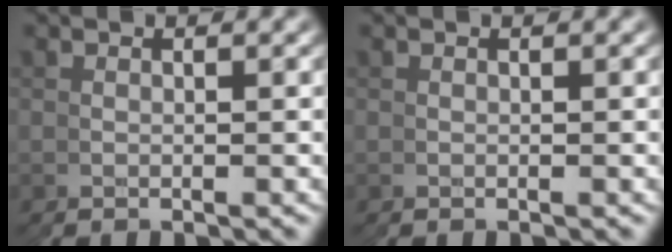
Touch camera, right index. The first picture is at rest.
{"total": 0.0}